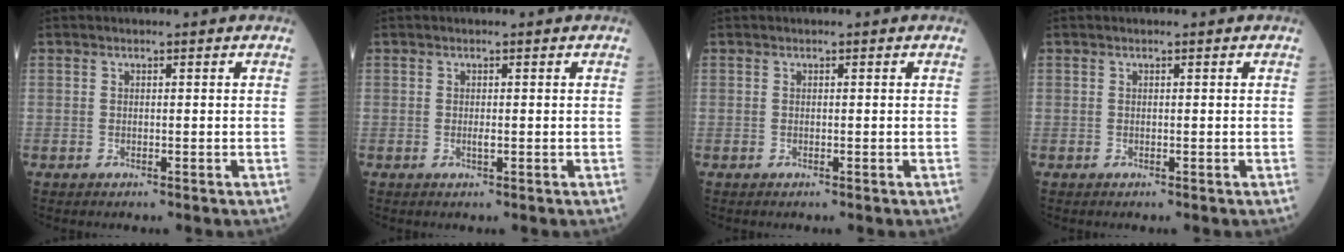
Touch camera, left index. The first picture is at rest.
{"total": 0.8, "force": [0.0, 0.1, 0.8], "torque": [-0.015, -0.002, -0.001]}
{"total": 0.0}
{"total": 0.0}